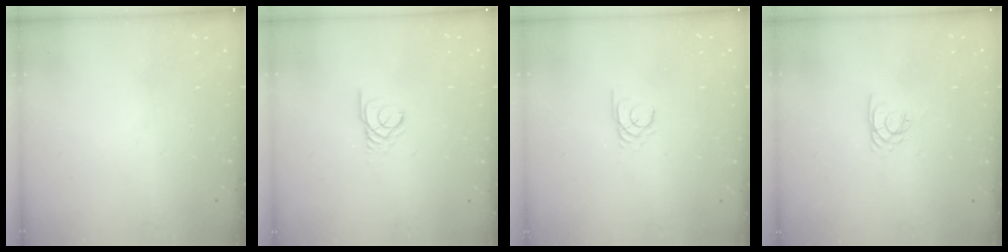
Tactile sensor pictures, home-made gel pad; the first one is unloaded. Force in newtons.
{"total": 2.5, "press": 2.5, "slide": 0.2}
{"total": 2.4, "press": 2.4, "slide": 0.1}
{"total": 2.1, "press": 2.1, "slide": 0.4}